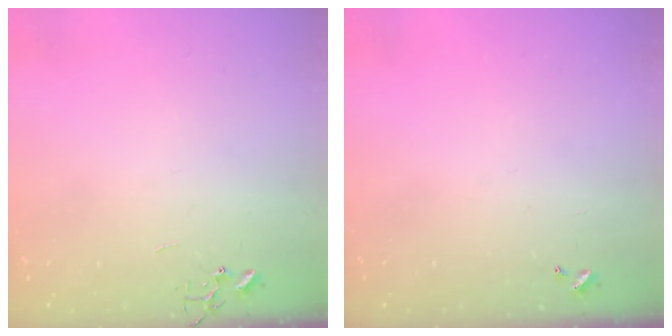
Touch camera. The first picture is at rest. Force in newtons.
{"total": 0.0}